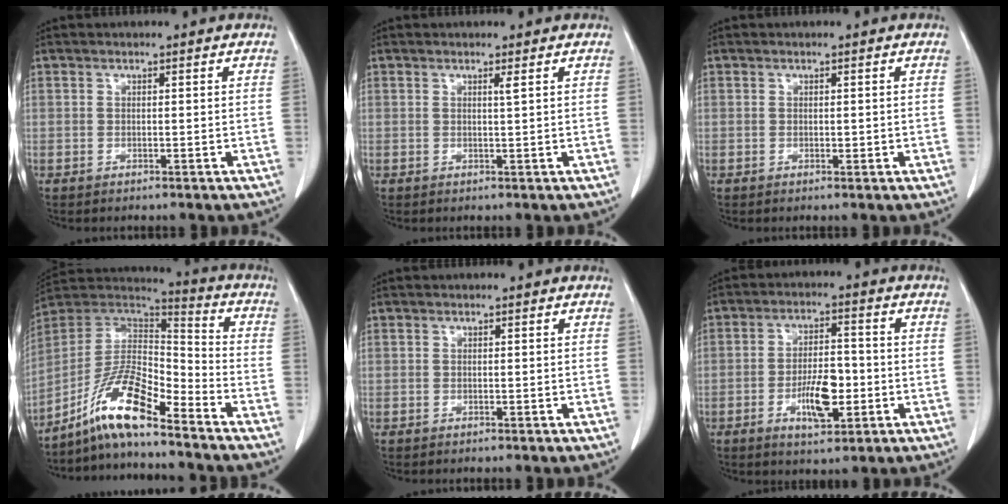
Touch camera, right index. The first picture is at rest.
{"total": 0.7, "force": [0.4, -0.2, 0.6], "torque": [-0.018, -0.005, 0.010]}
{"total": 0.6, "force": [-0.1, 0.3, 0.5], "torque": [-0.008, -0.001, 0.001]}
{"total": 12.4, "force": [-8.8, 1.8, 8.5], "torque": [-0.166, 0.017, -0.163]}
{"total": 0.0}
{"total": 7.7, "force": [-2.3, 2.8, 6.7], "torque": [-0.123, 0.003, -0.036]}